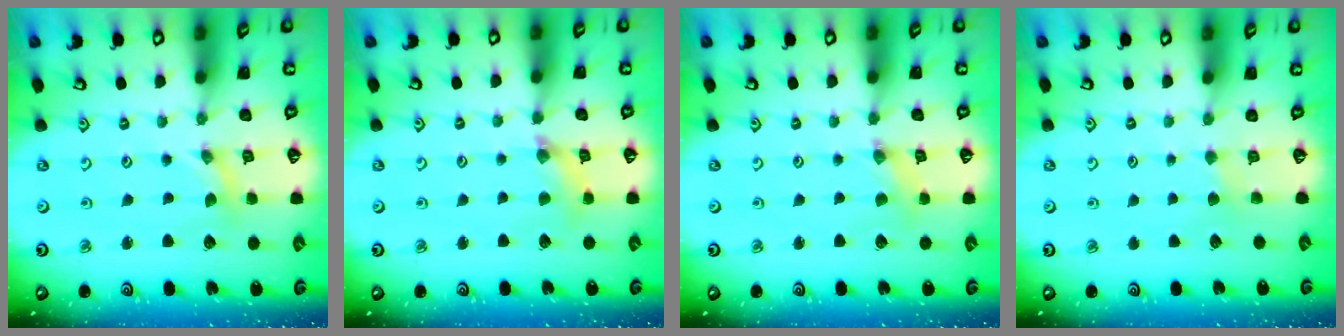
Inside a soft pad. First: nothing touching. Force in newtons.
{"total": 5.3, "press": 5.3, "slide": 0.5}
{"total": 1.3, "press": 1.3, "slide": 0.4}
{"total": 2.0, "press": 2.0, "slide": 0.3}